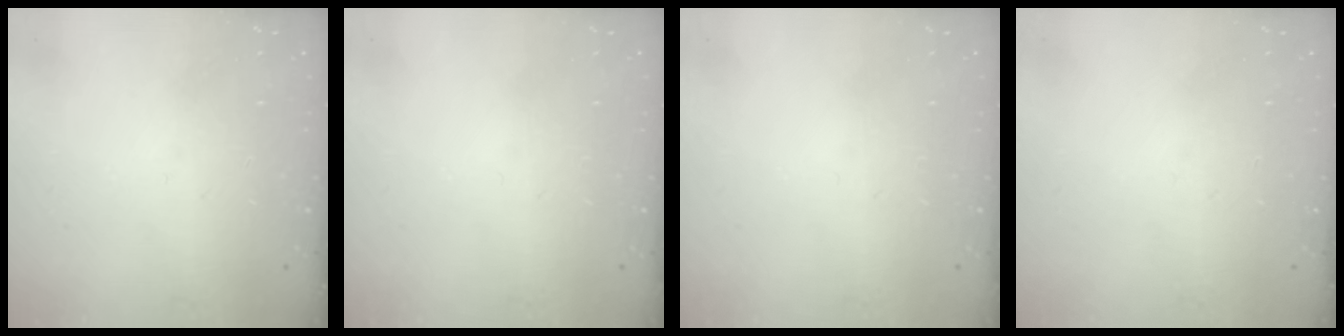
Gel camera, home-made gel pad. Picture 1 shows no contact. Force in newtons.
{"total": 0.0}
{"total": 0.0}
{"total": 0.0}